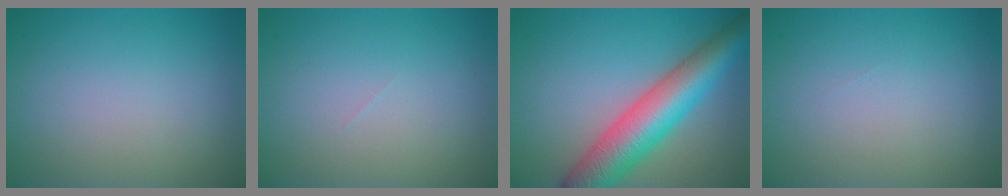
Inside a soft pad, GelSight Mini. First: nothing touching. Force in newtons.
{"total": 0.0}
{"total": 8.7, "press": 8.7, "slide": 0.2}
{"total": 0.0}